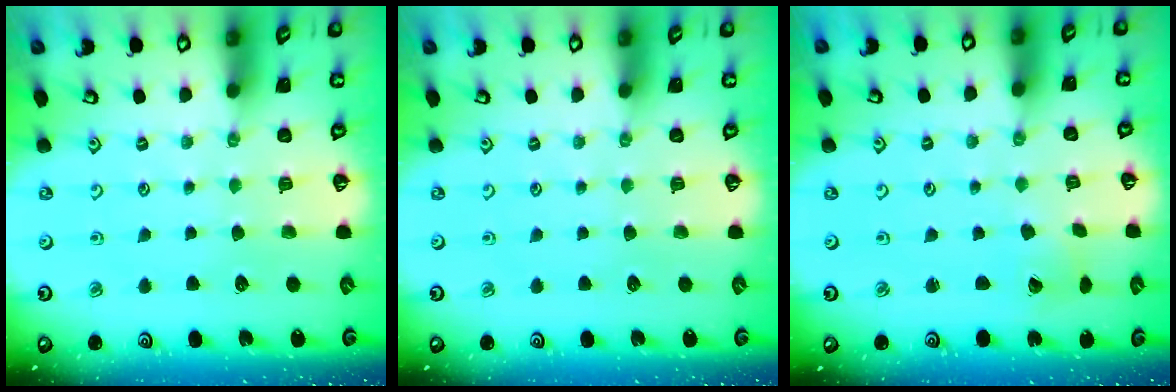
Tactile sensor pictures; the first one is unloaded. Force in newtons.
{"total": 0.0}
{"total": 1.8, "press": 1.8, "slide": 0.1}